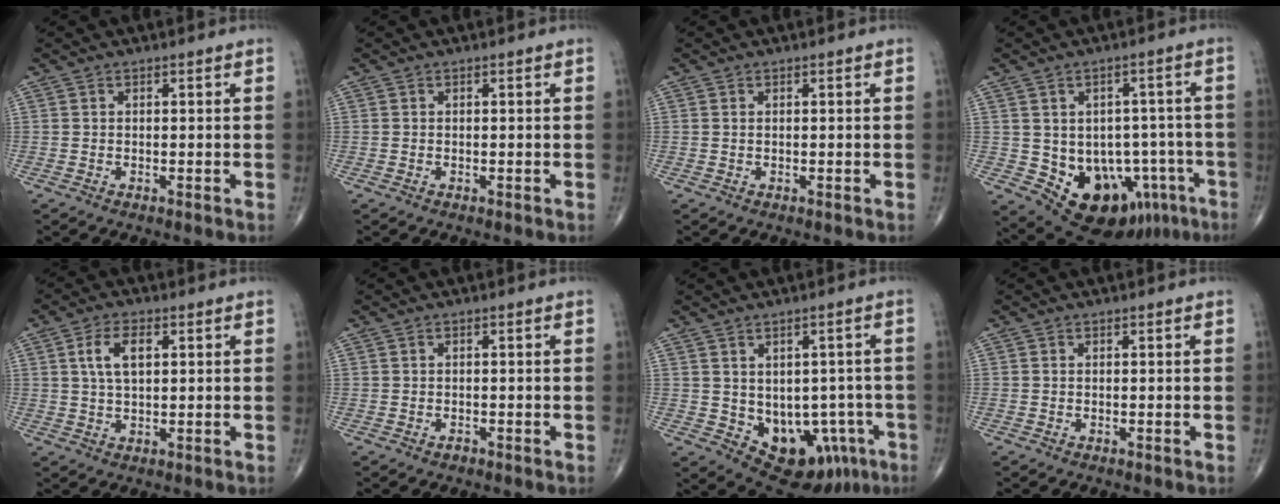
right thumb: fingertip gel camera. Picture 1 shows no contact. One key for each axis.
{"total": 0.0}
{"total": 0.0}
{"total": 15.6, "fx": -6.2, "fy": 10.8, "fz": 9.3, "tx": -0.089, "ty": 0.028, "tz": -0.068}
{"total": 6.0, "fx": 1.7, "fy": 3.1, "fz": 4.9, "tx": -0.092, "ty": 0.004, "tz": 0.033}
{"total": 0.8, "fx": -0.5, "fy": 0.5, "fz": 0.3, "tx": -0.003, "ty": 0.002, "tz": -0.010}
{"total": 13.3, "fx": -4.3, "fy": 9.3, "fz": 8.5, "tx": -0.061, "ty": 0.018, "tz": -0.038}
{"total": 0.0}